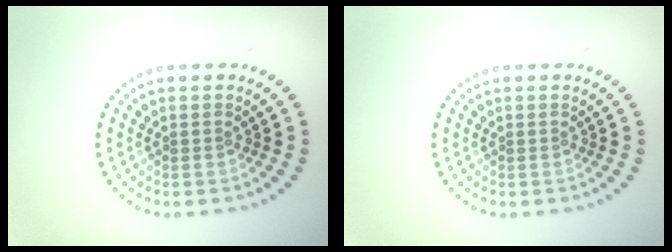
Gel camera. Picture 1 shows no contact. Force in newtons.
{"total": 0.0}